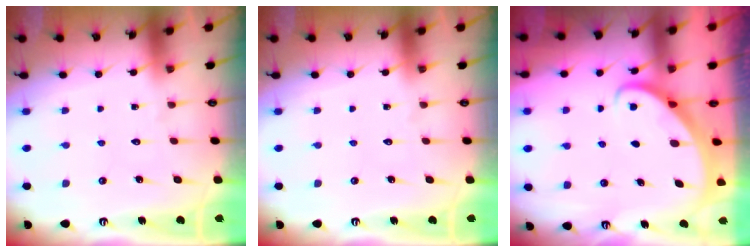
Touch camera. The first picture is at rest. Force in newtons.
{"total": 0.0}
{"total": 2.5, "press": 2.5, "slide": 0.2}